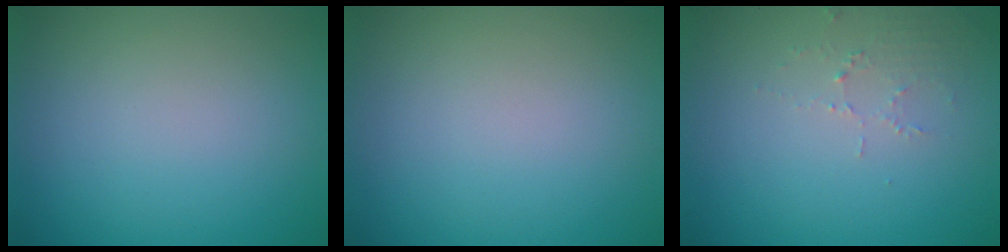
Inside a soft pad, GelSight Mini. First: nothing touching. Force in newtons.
{"total": 0.0}
{"total": 1.5, "press": 1.5, "slide": 0.2}